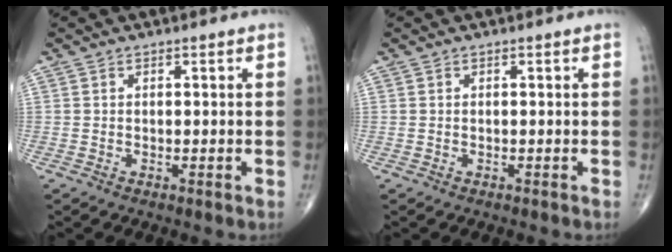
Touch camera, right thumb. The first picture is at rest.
{"total": 0.0}